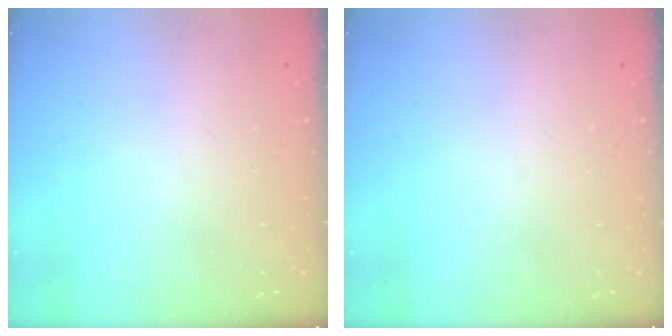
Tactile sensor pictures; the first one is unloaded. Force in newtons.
{"total": 0.0}